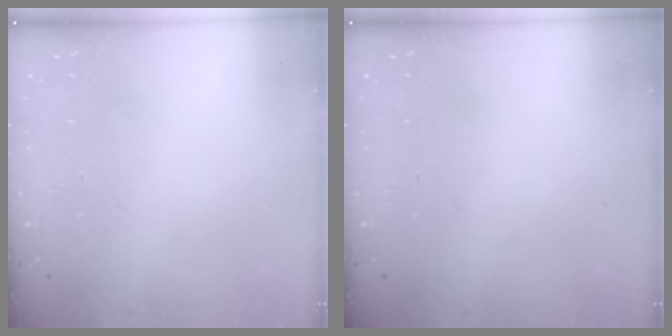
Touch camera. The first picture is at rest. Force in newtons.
{"total": 0.0}